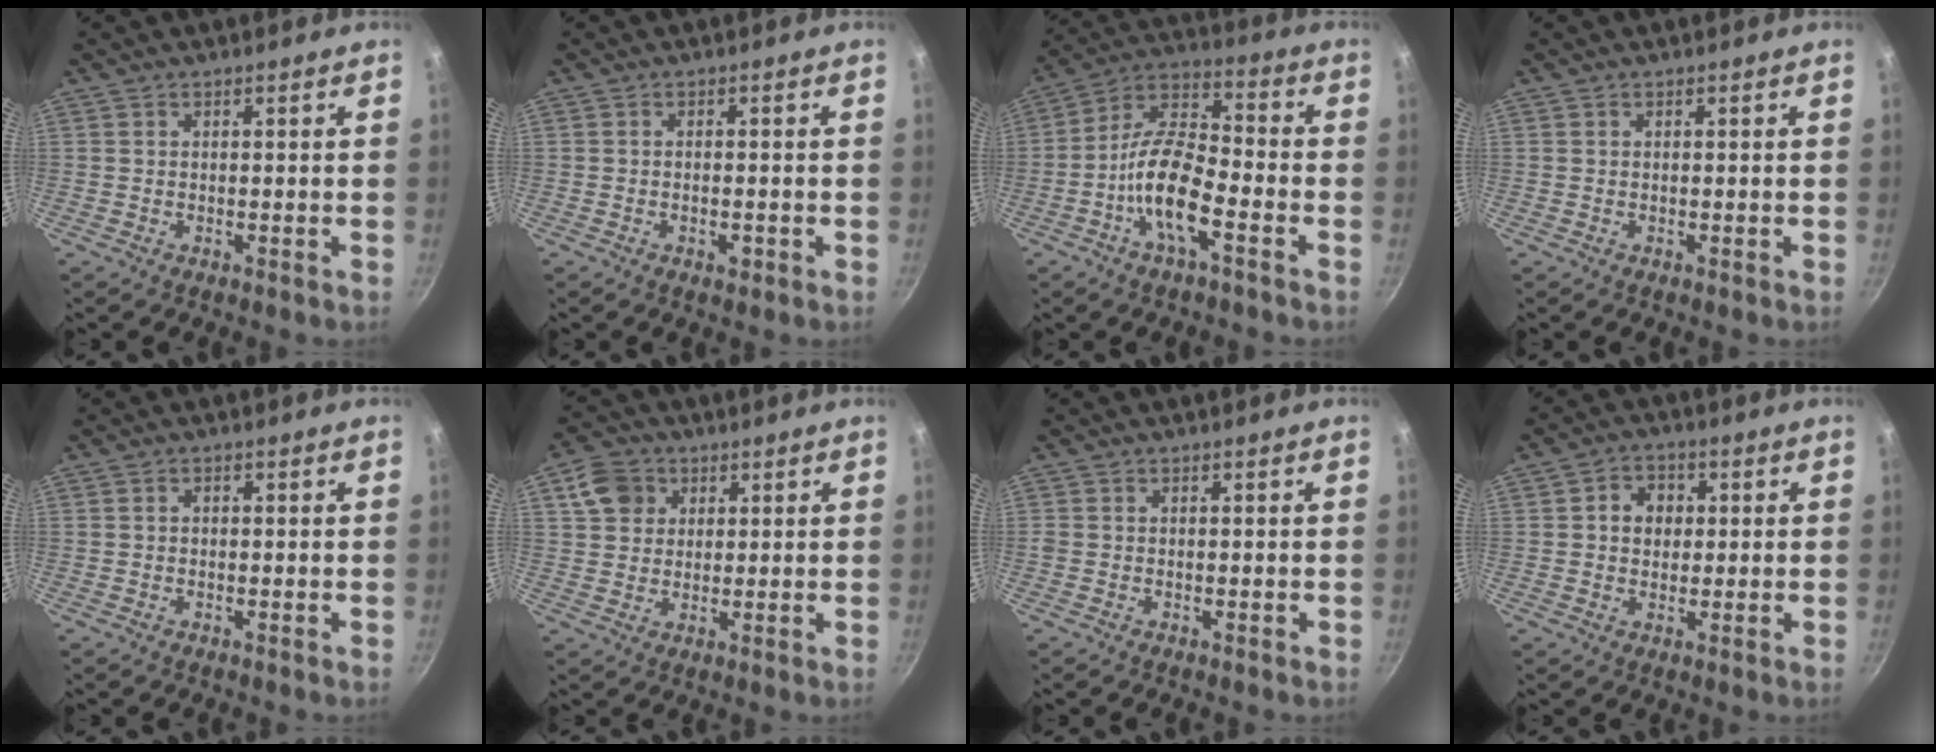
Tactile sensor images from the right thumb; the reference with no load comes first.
{"total": 1.7, "force": [-0.8, 0.7, 1.3], "torque": [-0.022, 0.002, -0.013]}
{"total": 12.8, "force": [-5.1, 4.7, 10.7], "torque": [-0.196, 0.040, -0.110]}
{"total": 0.0}
{"total": 0.6, "force": [-0.2, 0.5, 0.2], "torque": [-0.004, 0.003, -0.003]}
{"total": 7.4, "force": [2.9, 6.2, 2.9], "torque": [-0.022, 0.004, 0.047]}
{"total": 0.5, "force": [-0.2, 0.5, 0.2], "torque": [-0.004, 0.001, -0.004]}
{"total": 5.4, "force": [0.8, 4.6, 2.7], "torque": [-0.016, 0.004, 0.005]}